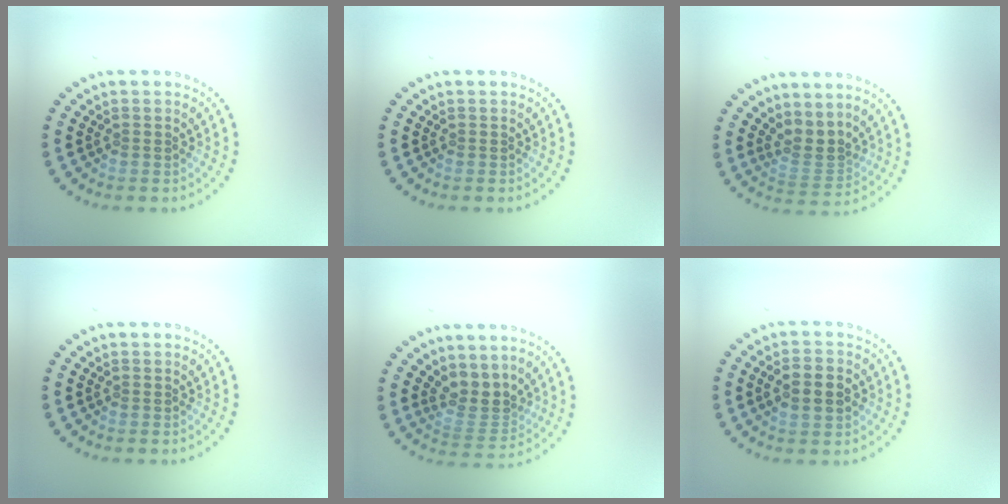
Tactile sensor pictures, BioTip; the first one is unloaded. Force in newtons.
{"total": 0.0}
{"total": 2.7, "press": 2.0, "slide": 1.9}
{"total": 0.0}
{"total": 3.1, "press": 2.4, "slide": 1.9}
{"total": 4.3, "press": 4.3, "slide": 0.2}